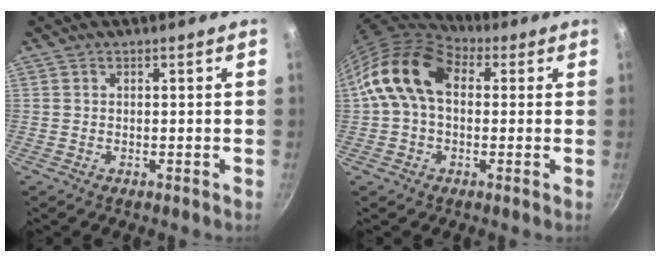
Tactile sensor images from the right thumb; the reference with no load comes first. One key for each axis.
{"total": 13.2, "fx": 2.1, "fy": 9.1, "fz": 9.4, "tx": -0.146, "ty": 0.021, "tz": 0.017}